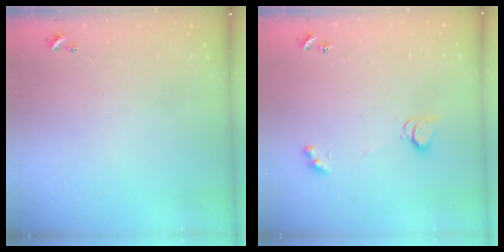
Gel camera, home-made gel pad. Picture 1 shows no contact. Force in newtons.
{"total": 3.3, "press": 3.3, "slide": 0.3}